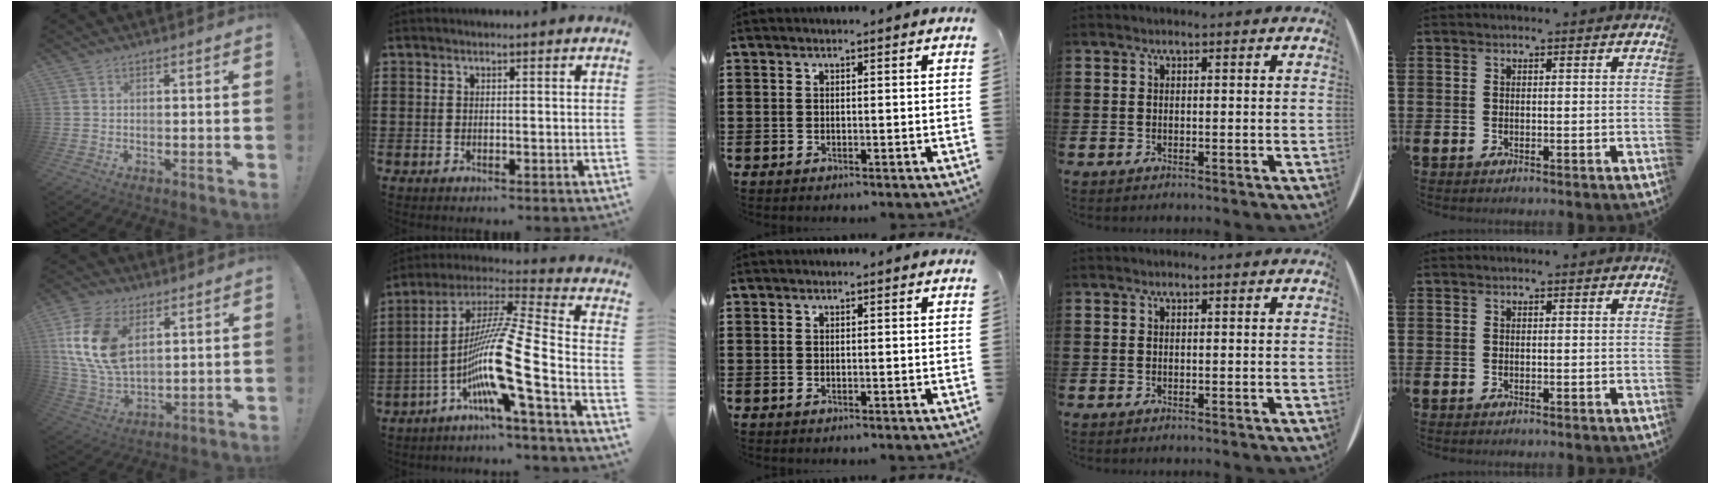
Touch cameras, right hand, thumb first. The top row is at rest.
{"thumb": {"total": 16.7, "force": [6.0, 10.6, 11.5], "torque": [-0.229, -0.023, 0.111]}, "index": {"total": 13.7, "force": [-6.1, 0.0, 12.2], "torque": [-0.257, -0.029, -0.126]}}